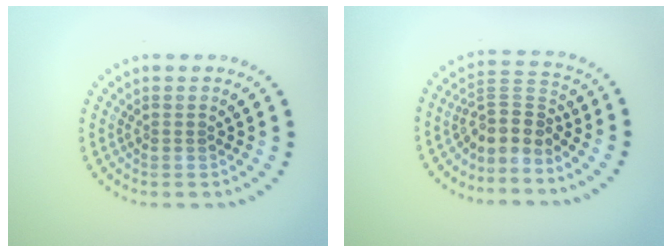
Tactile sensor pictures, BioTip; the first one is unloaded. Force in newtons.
{"total": 3.4, "press": 2.4, "slide": 2.4}